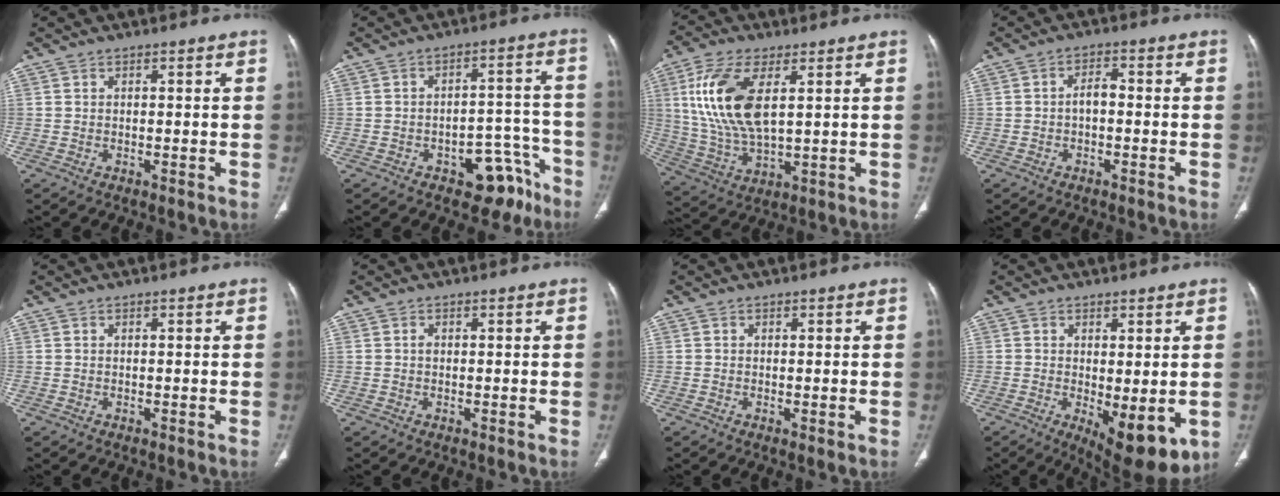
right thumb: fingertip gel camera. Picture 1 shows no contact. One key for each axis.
{"total": 10.6, "fx": -6.5, "fy": 6.1, "fz": 5.6, "tx": -0.028, "ty": 0.066, "tz": -0.083}
{"total": 15.2, "fx": 4.0, "fy": 6.9, "fz": 12.9, "tx": -0.271, "ty": -0.013, "tz": 0.085}
{"total": 2.8, "fx": -0.6, "fy": 1.6, "fz": 2.2, "tx": -0.033, "ty": 0.014, "tz": -0.015}
{"total": 0.0}
{"total": 0.6, "fx": 0.0, "fy": 0.5, "fz": 0.4, "tx": -0.006, "ty": 0.001, "tz": 0.000}
{"total": 0.6, "fx": -0.1, "fy": 0.3, "fz": 0.5, "tx": -0.015, "ty": -0.004, "tz": -0.001}
{"total": 10.0, "fx": -2.2, "fy": 4.0, "fz": 8.9, "tx": -0.117, "ty": -0.025, "tz": -0.018}